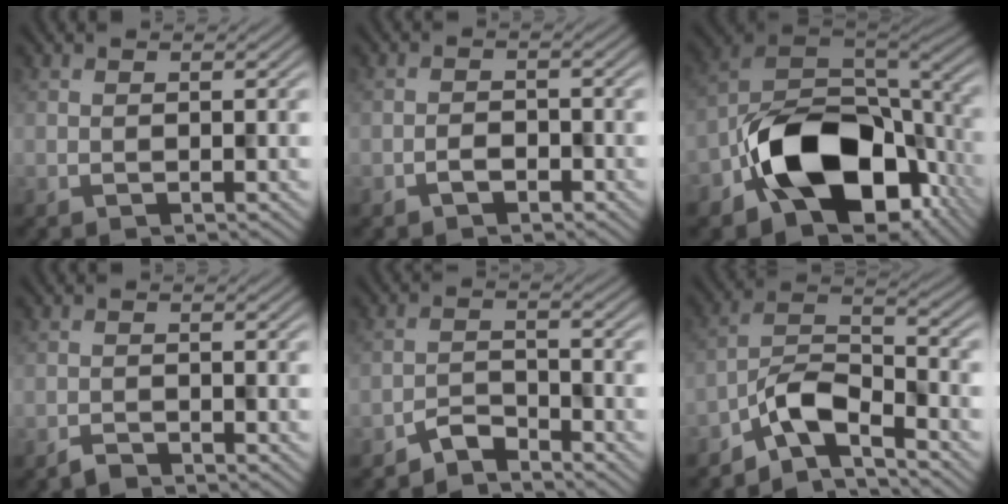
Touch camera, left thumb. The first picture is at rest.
{"total": 1.4, "force": [-1.0, 0.9, 0.4], "torque": [-0.003, 0.004, -0.021]}
{"total": 15.3, "force": [-6.3, 9.7, 10.1], "torque": [-0.161, -0.030, -0.109]}
{"total": 1.3, "force": [-1.3, 0.2, -0.1], "torque": [0.005, 0.002, -0.026]}
{"total": 2.8, "force": [-2.7, 0.5, 0.3], "torque": [-0.004, 0.003, -0.063]}
{"total": 6.5, "force": [-5.0, 2.0, 3.8], "torque": [-0.066, 0.008, -0.111]}